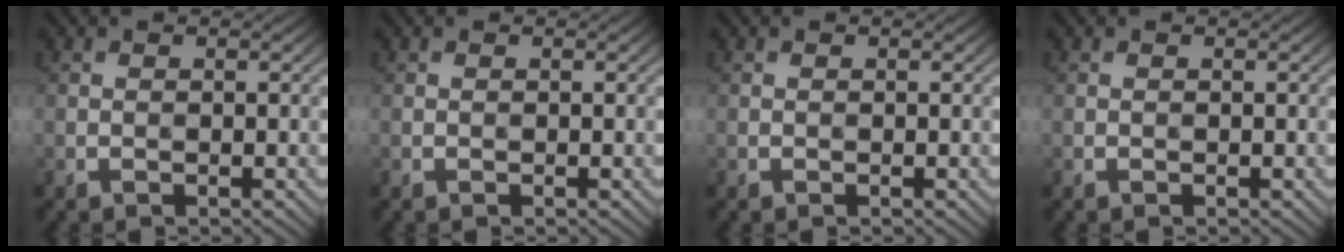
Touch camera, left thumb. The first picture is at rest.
{"total": 0.0}
{"total": 0.0}
{"total": 0.0}